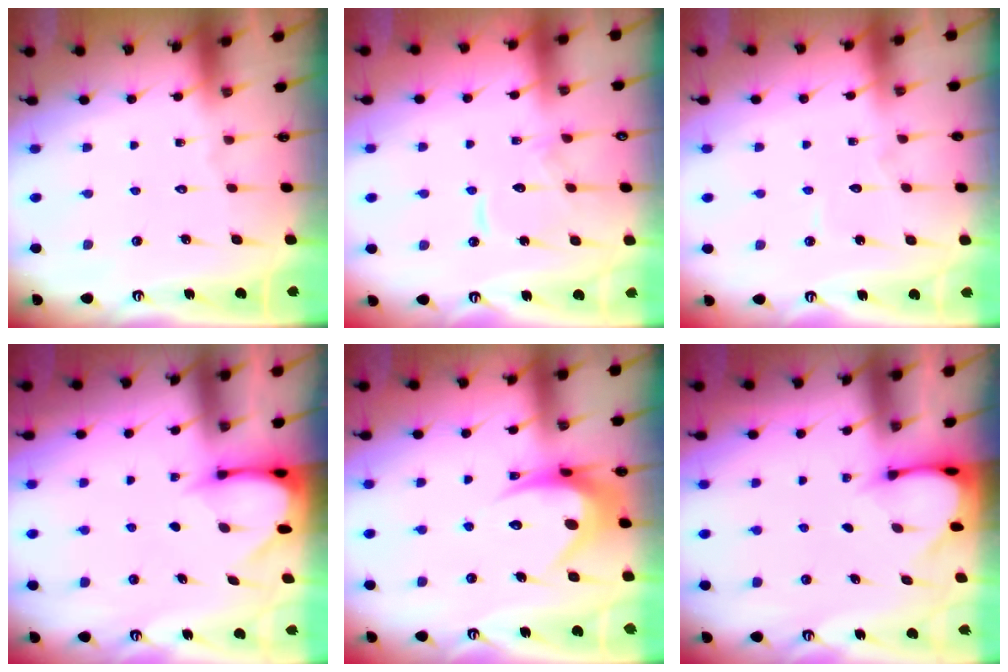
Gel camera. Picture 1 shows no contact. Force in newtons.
{"total": 8.9, "press": 8.8, "slide": 0.7}
{"total": 3.7, "press": 3.7, "slide": 0.4}
{"total": 3.3, "press": 3.3, "slide": 0.3}
{"total": 10.5, "press": 10.5, "slide": 0.4}
{"total": 3.4, "press": 3.4, "slide": 0.3}